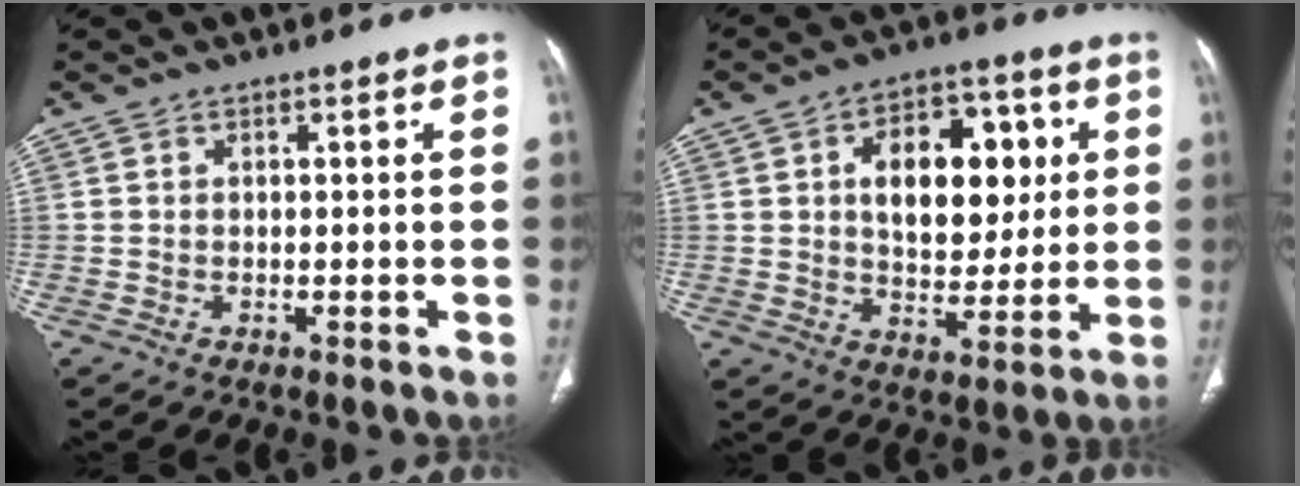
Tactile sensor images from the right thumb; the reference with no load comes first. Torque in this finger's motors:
{"motor_torque": [0.03, 0.44, 0.01, 0.01, 0.17]}